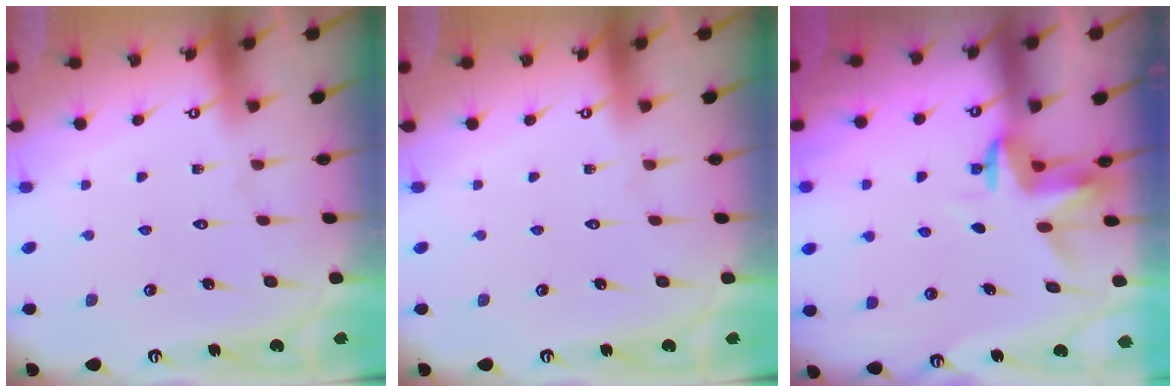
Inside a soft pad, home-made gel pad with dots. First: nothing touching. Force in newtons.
{"total": 0.0}
{"total": 3.5, "press": 3.5, "slide": 0.2}